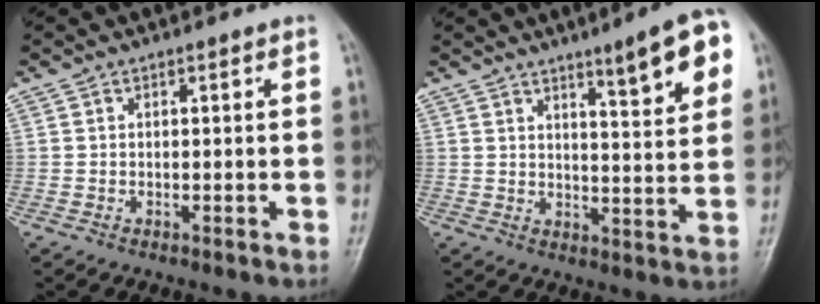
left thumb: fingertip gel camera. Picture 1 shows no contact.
{"total": 11.4, "force": [6.0, 2.0, 9.5], "torque": [-0.113, -0.026, 0.080]}